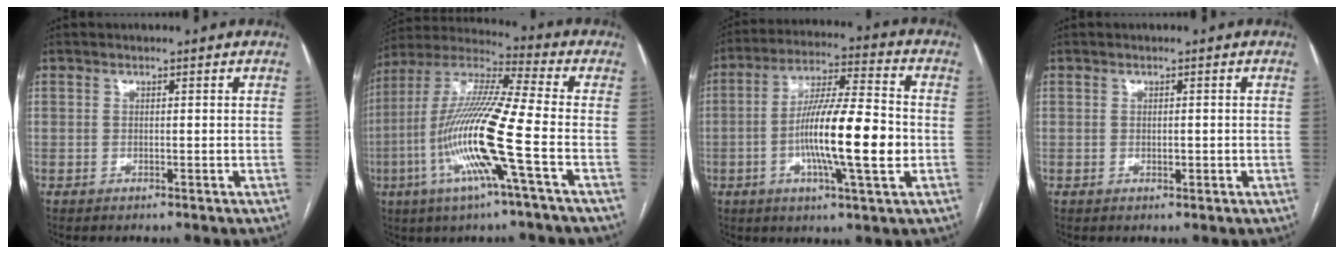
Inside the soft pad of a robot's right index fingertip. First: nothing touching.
{"total": 16.8, "force": [-4.8, -0.2, 16.0], "torque": [-0.325, -0.007, -0.104]}
{"total": 15.0, "force": [-2.8, 1.3, 14.7], "torque": [-0.257, -0.001, -0.052]}
{"total": 1.0, "force": [-0.1, 0.5, 0.9], "torque": [-0.013, -0.001, 0.000]}